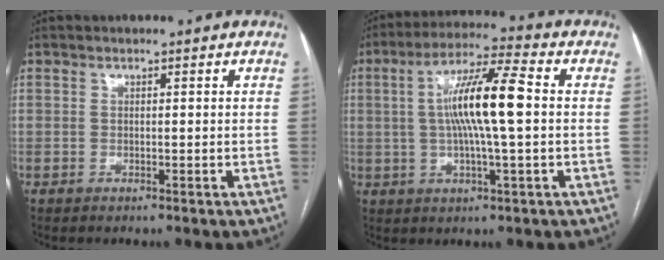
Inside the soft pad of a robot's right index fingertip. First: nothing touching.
{"total": 11.8, "force": [0.8, 0.7, 11.8], "torque": [-0.218, 0.013, 0.009]}